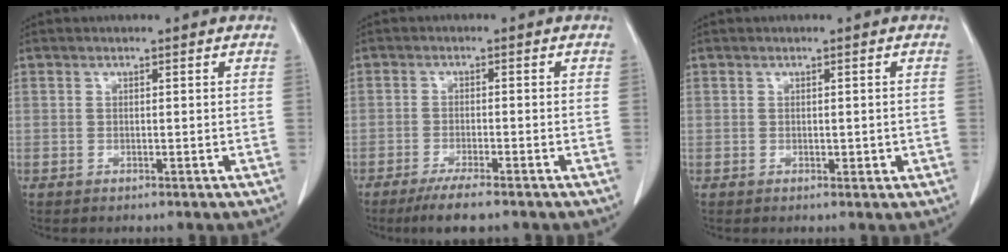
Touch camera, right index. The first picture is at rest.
{"total": 5.6, "force": [-4.3, 0.3, 3.7], "torque": [-0.062, -0.013, -0.067]}
{"total": 1.2, "force": [-0.2, 0.8, 0.9], "torque": [-0.010, 0.001, 0.002]}